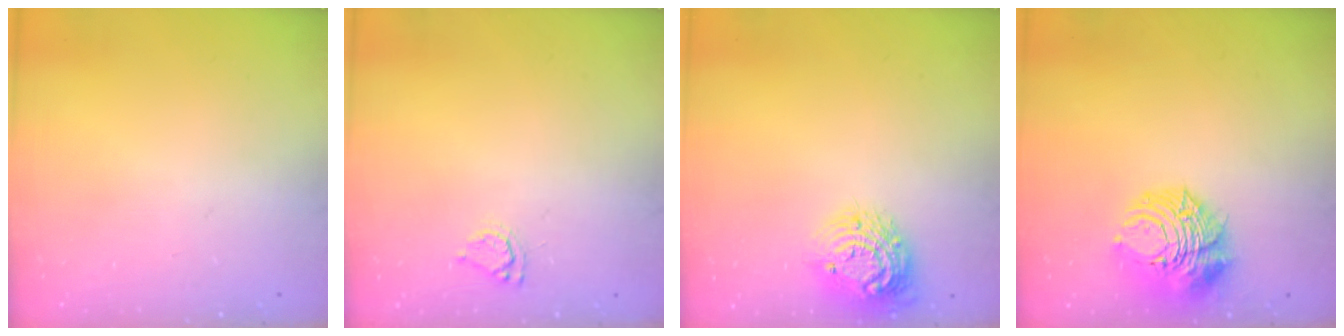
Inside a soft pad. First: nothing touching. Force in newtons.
{"total": 5.0, "press": 5.0, "slide": 0.5}
{"total": 12.4, "press": 12.4, "slide": 0.6}
{"total": 10.1, "press": 10.0, "slide": 1.3}